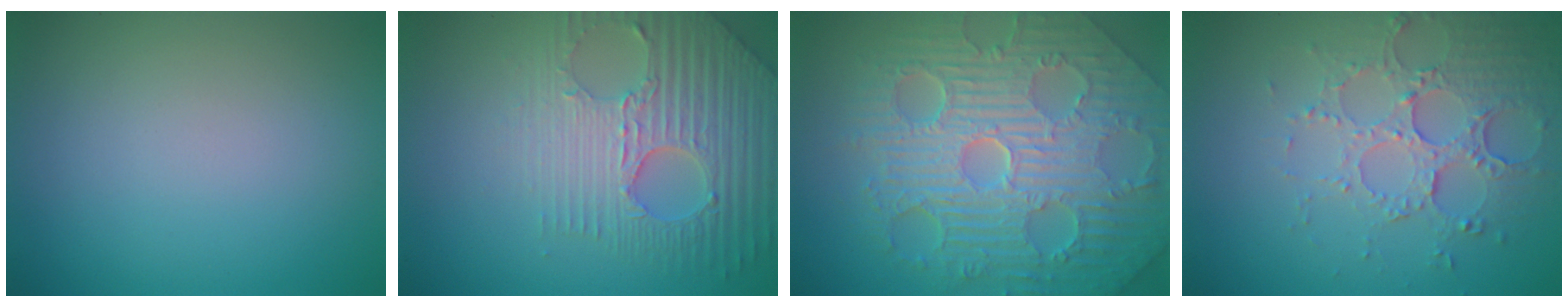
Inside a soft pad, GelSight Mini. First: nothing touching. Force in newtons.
{"total": 6.6, "press": 5.1, "slide": 4.3}
{"total": 11.5, "press": 7.5, "slide": 8.7}
{"total": 5.3, "press": 3.9, "slide": 3.6}